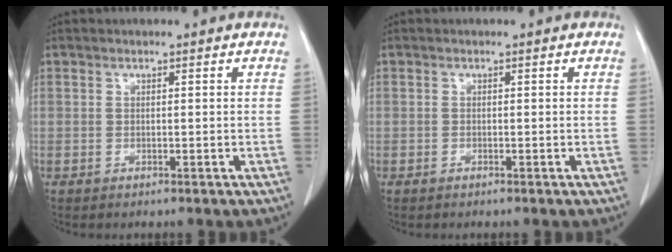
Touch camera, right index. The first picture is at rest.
{"total": 0.0}